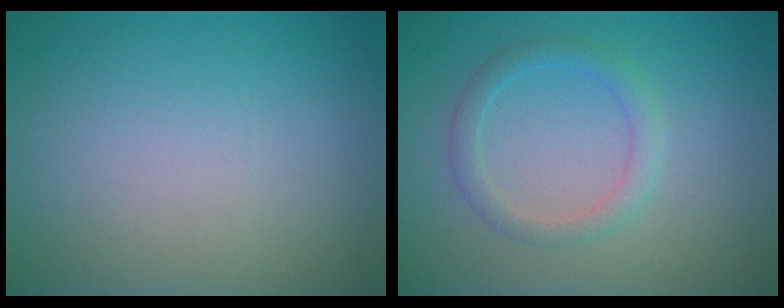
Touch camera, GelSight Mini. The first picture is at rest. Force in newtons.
{"total": 2.0, "press": 2.0, "slide": 0.1}